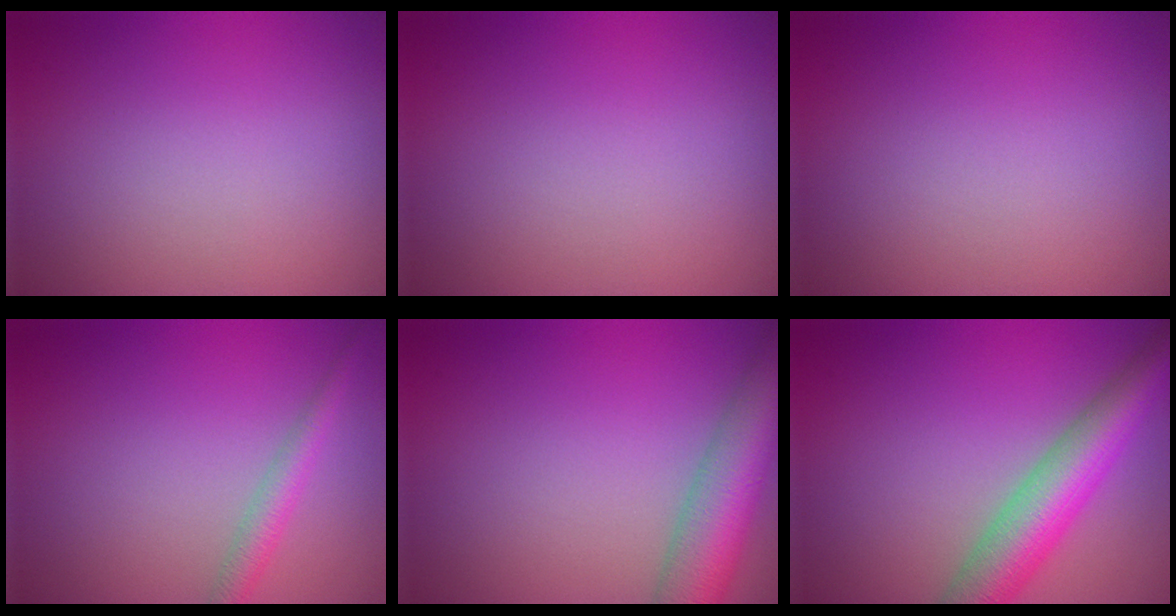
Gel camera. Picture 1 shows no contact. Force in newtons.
{"total": 0.0}
{"total": 0.0}
{"total": 2.2, "press": 2.2, "slide": 0.1}
{"total": 7.6, "press": 7.6, "slide": 0.4}
{"total": 7.3, "press": 7.3, "slide": 0.3}